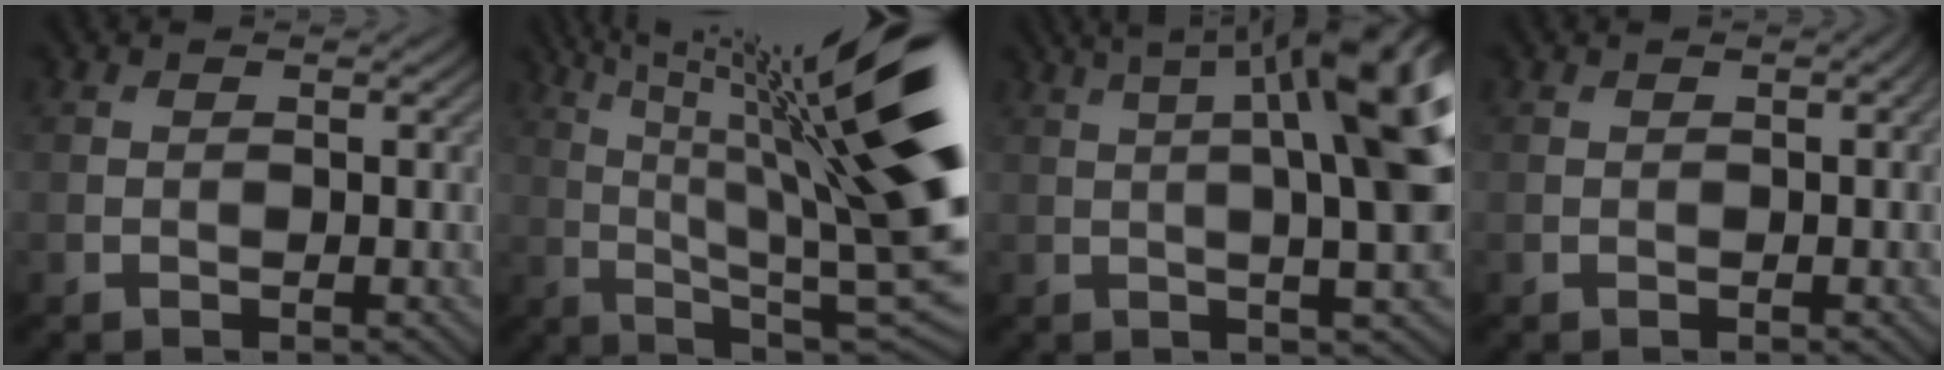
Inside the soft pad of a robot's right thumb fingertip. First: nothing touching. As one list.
[{"total": 19.2, "force": [5.3, 4.0, 18.0], "torque": [-0.256, 0.021, 0.096]}, {"total": 13.3, "force": [3.1, 3.0, 12.6], "torque": [-0.162, 0.024, 0.050]}, {"total": 0.6, "force": [0.1, 0.2, 0.6], "torque": [-0.008, 0.002, 0.000]}]